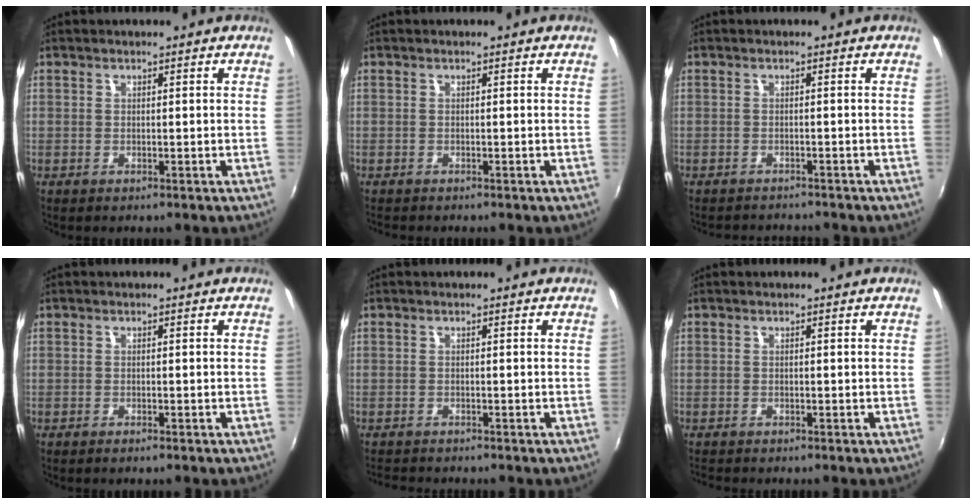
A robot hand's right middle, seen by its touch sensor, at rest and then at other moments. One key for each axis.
{"total": 0.7, "fx": -0.7, "fy": 0.1, "fz": 0.1, "tx": -0.005, "ty": -0.002, "tz": -0.013}
{"total": 4.1, "fx": -4.0, "fy": 0.8, "fz": 0.8, "tx": -0.026, "ty": -0.009, "tz": -0.059}
{"total": 0.8, "fx": -0.7, "fy": 0.1, "fz": 0.4, "tx": -0.008, "ty": -0.002, "tz": -0.013}
{"total": 2.9, "fx": -2.8, "fy": 0.4, "fz": 0.7, "tx": -0.025, "ty": -0.015, "tz": -0.049}
{"total": 1.4, "fx": -1.3, "fy": 0.2, "fz": 0.3, "tx": -0.009, "ty": -0.009, "tz": -0.022}